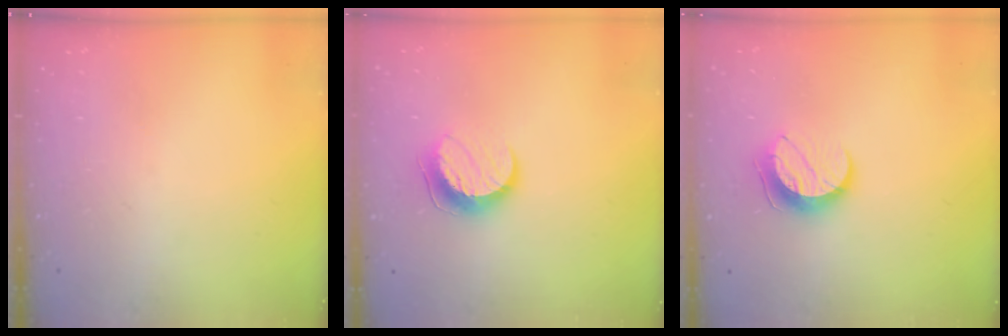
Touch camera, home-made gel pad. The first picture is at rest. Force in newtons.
{"total": 9.6, "press": 9.6, "slide": 0.4}
{"total": 10.2, "press": 10.1, "slide": 0.8}